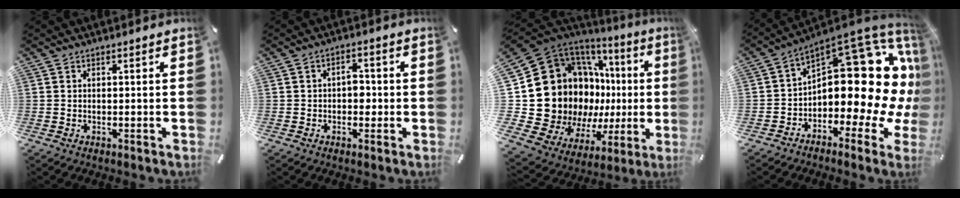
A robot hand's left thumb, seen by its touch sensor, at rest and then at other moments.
{"total": 3.8, "force": [-0.3, 2.6, 2.7], "torque": [-0.035, 0.004, -0.011]}
{"total": 26.9, "force": [1.7, 19.6, 18.4], "torque": [-0.301, -0.078, 0.093]}
{"total": 18.4, "force": [4.7, 10.7, 14.2], "torque": [-0.168, -0.066, 0.086]}